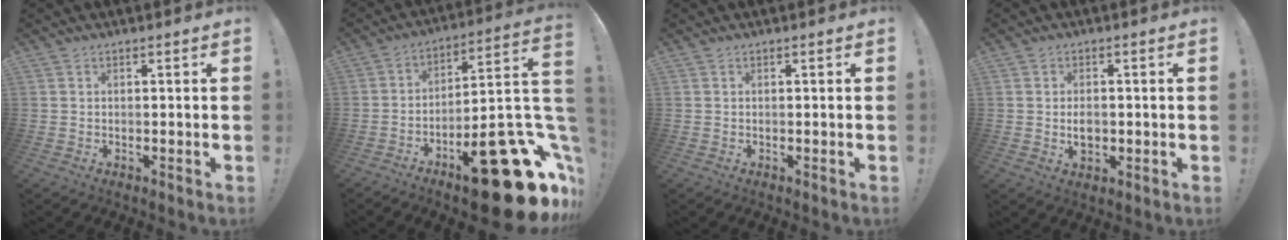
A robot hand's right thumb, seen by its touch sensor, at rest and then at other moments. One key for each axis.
{"total": 27.1, "fx": -14.7, "fy": 8.7, "fz": 21.1, "tx": -0.217, "ty": 0.079, "tz": -0.217}
{"total": 0.0}
{"total": 4.2, "fx": -0.7, "fy": 3.2, "fz": 2.7, "tx": -0.032, "ty": 0.001, "tz": -0.012}